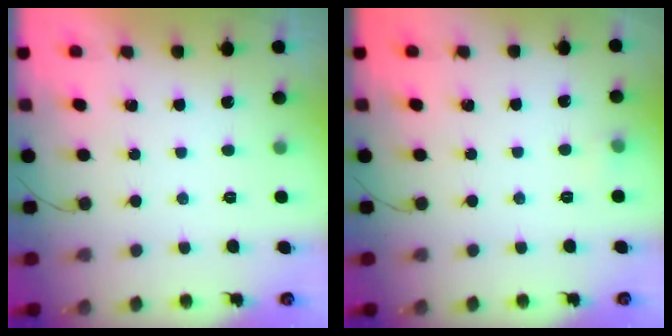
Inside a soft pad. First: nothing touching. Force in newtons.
{"total": 5.8, "press": 2.8, "slide": 5.1}